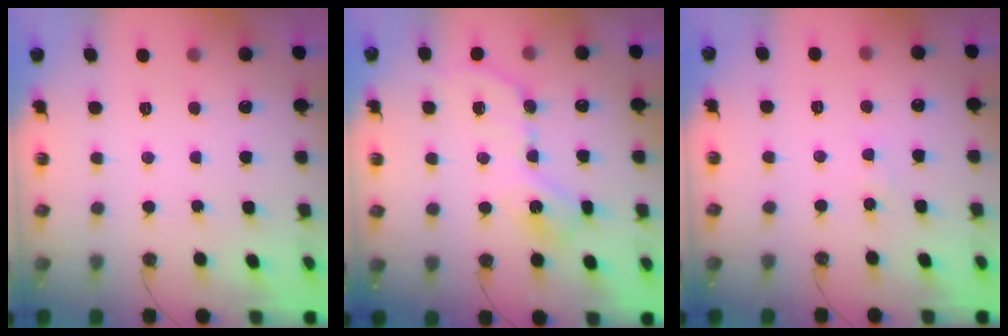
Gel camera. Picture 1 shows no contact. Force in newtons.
{"total": 11.3, "press": 11.3, "slide": 0.4}
{"total": 1.7, "press": 1.7, "slide": 0.2}